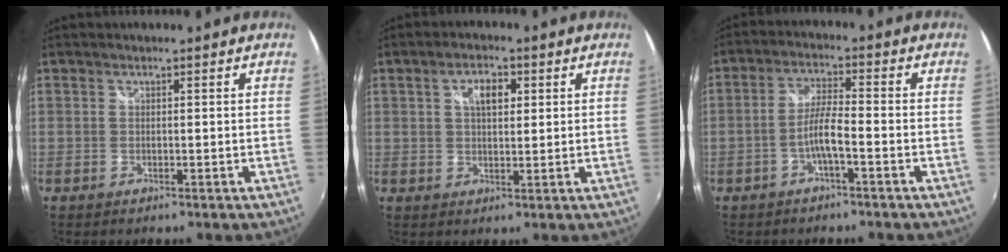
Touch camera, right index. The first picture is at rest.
{"total": 4.7, "force": [1.6, 2.5, 3.6], "torque": [-0.059, 0.011, 0.026]}
{"total": 4.6, "force": [-2.3, 0.1, 3.9], "torque": [-0.080, 0.005, -0.041]}